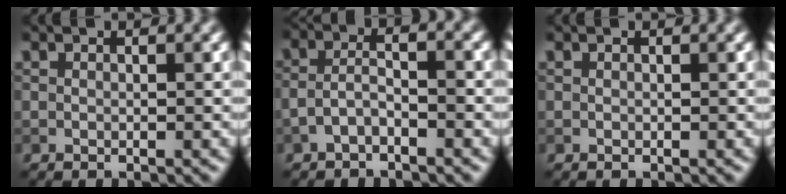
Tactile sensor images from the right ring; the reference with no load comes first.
{"total": 2.3, "force": [-1.2, 0.7, 1.8], "torque": [-0.040, 0.009, -0.032]}
{"total": 0.0}